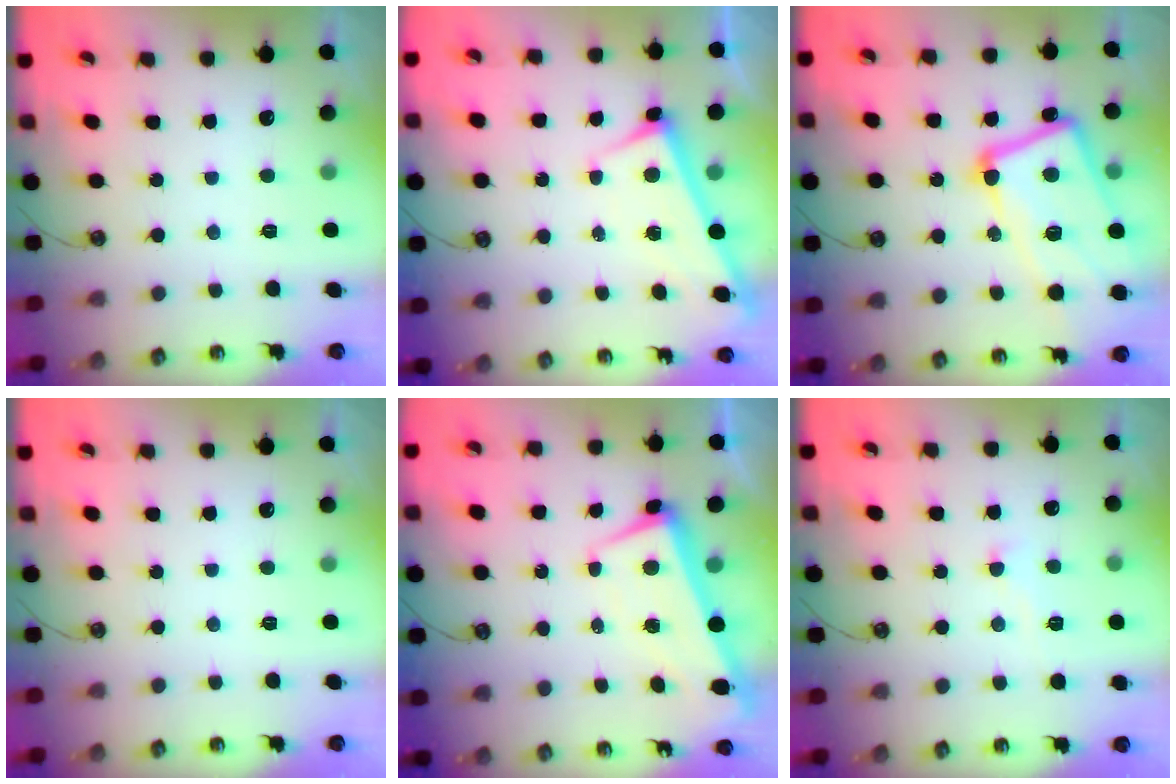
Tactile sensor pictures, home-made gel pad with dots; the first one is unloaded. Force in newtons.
{"total": 2.9, "press": 2.9, "slide": 0.1}
{"total": 17.8, "press": 17.6, "slide": 2.6}
{"total": 0.0}
{"total": 3.0, "press": 2.4, "slide": 1.7}
{"total": 1.9, "press": 1.8, "slide": 0.8}